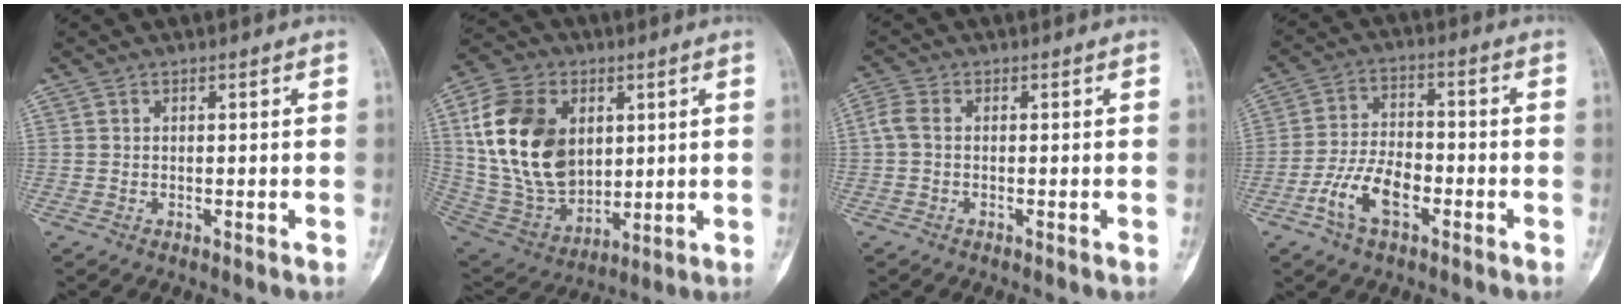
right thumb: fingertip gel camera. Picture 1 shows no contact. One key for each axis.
{"total": 21.6, "fx": 4.7, "fy": 15.2, "fz": 14.7, "tx": -0.259, "ty": -0.013, "tz": 0.102}
{"total": 3.0, "fx": -0.4, "fy": 1.9, "fz": 2.3, "tx": -0.061, "ty": 0.006, "tz": -0.020}
{"total": 9.6, "fx": -4.2, "fy": 5.0, "fz": 7.1, "tx": -0.133, "ty": 0.027, "tz": -0.082}